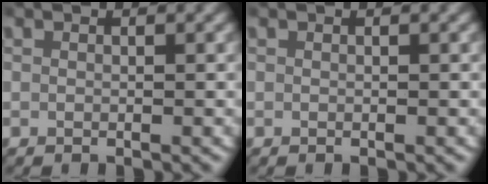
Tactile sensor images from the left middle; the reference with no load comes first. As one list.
[{"total": 0.0}]